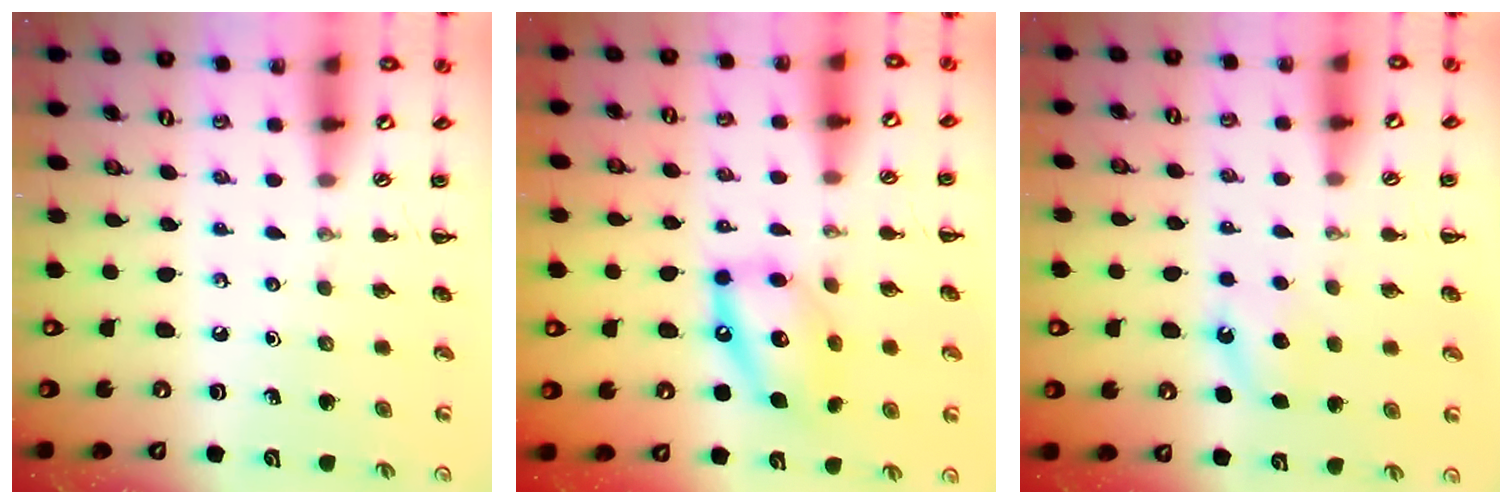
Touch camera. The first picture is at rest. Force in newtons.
{"total": 13.2, "press": 12.9, "slide": 3.0}
{"total": 5.2, "press": 5.0, "slide": 1.6}